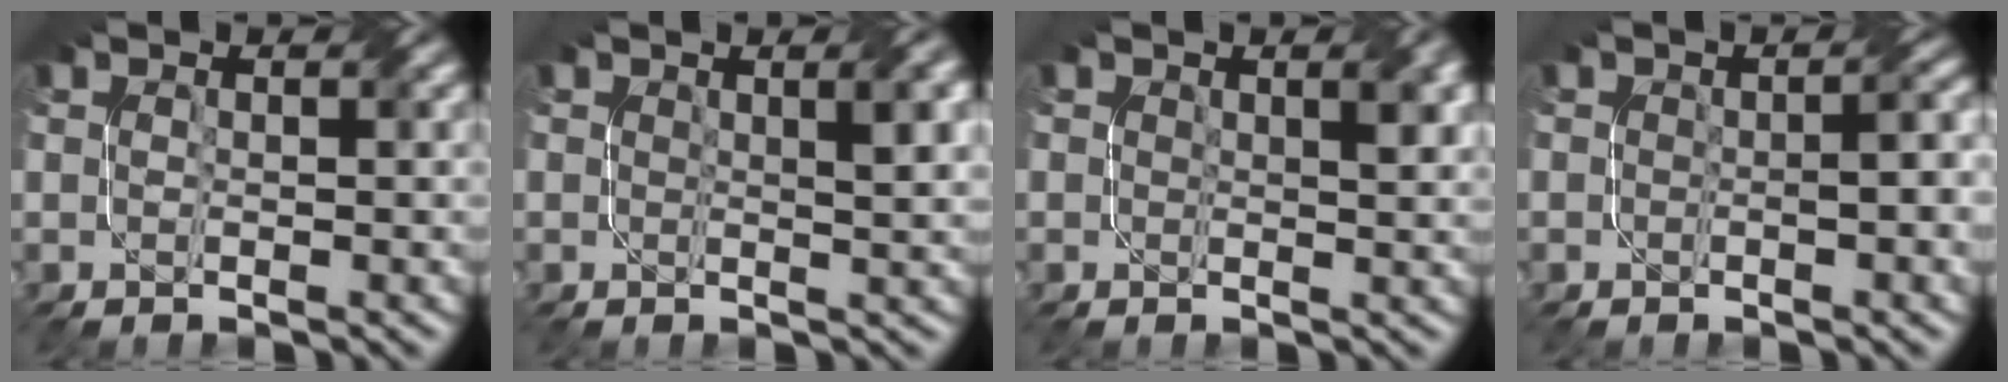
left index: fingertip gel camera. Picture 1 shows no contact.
{"total": 2.3, "force": [0.7, 0.6, 2.1], "torque": [-0.016, 0.007, 0.011]}
{"total": 1.6, "force": [0.5, 0.6, 1.4], "torque": [-0.012, 0.003, 0.009]}
{"total": 2.1, "force": [-0.7, 0.7, 1.9], "torque": [-0.025, 0.006, -0.008]}